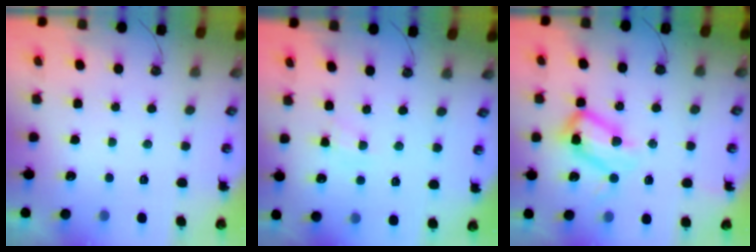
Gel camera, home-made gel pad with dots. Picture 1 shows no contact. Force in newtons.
{"total": 5.0, "press": 4.9, "slide": 0.6}
{"total": 12.1, "press": 12.1, "slide": 1.2}